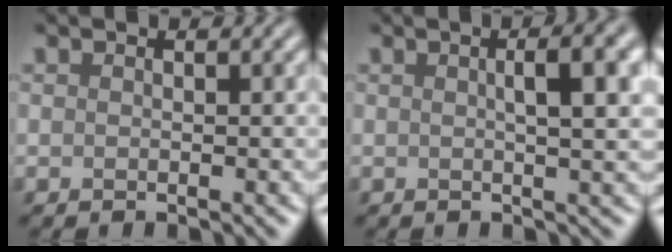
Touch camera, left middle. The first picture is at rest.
{"total": 4.9, "force": [1.1, 1.3, 4.6], "torque": [-0.044, 0.021, 0.011]}